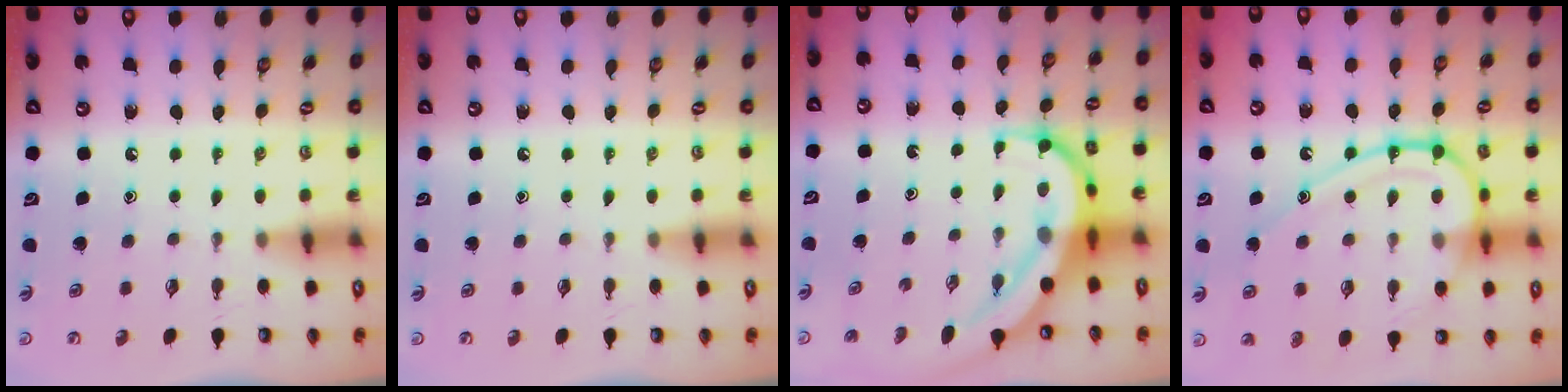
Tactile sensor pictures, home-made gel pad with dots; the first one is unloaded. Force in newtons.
{"total": 0.0}
{"total": 10.3, "press": 10.2, "slide": 1.3}
{"total": 15.4, "press": 15.3, "slide": 1.4}